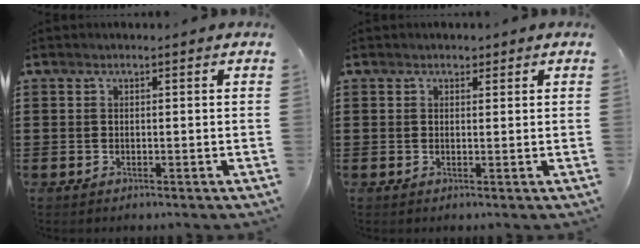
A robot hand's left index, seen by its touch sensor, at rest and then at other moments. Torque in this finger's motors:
{"motor_torque": [0.18, -0.13, -0.02, 0.02]}